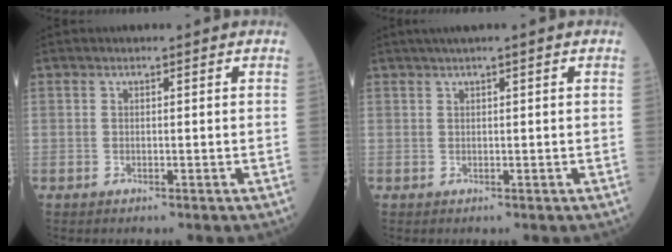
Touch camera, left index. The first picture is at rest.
{"total": 1.8, "force": [1.0, -0.3, 1.4], "torque": [-0.031, 0.011, 0.021]}